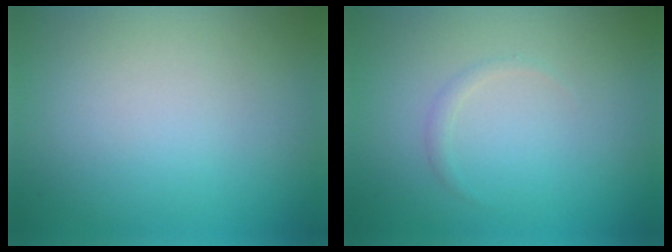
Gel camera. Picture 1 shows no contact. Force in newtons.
{"total": 0.6, "press": 0.6, "slide": 0.0}